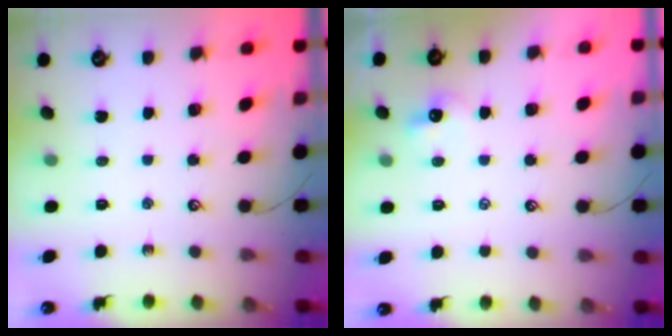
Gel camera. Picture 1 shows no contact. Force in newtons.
{"total": 0.0}